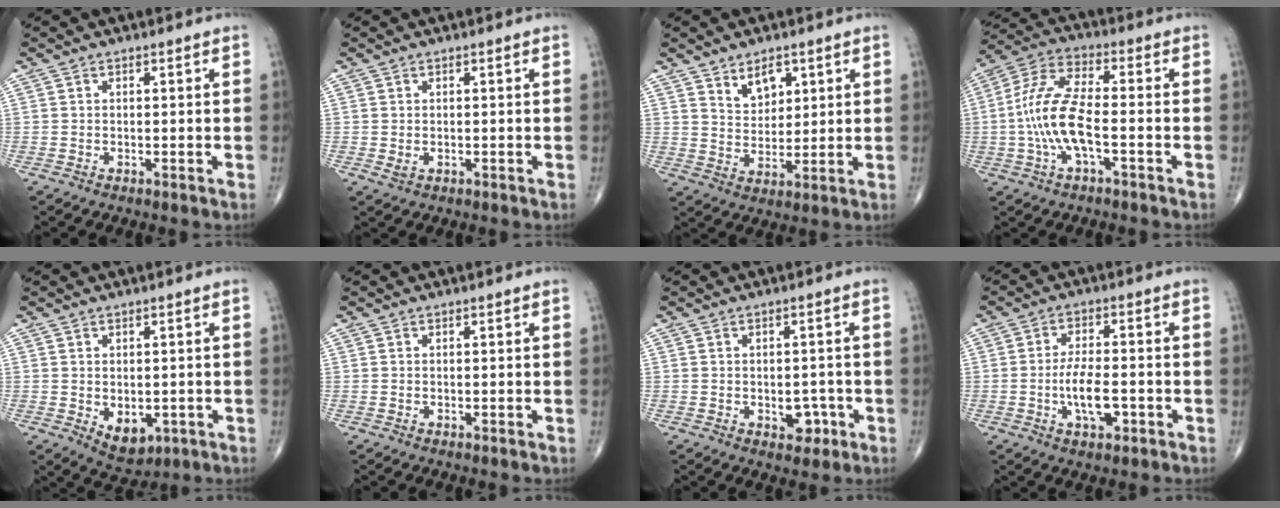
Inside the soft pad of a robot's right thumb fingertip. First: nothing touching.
{"total": 1.2, "force": [-0.1, 0.8, 0.9], "torque": [-0.016, -0.003, 0.002]}
{"total": 6.1, "force": [3.5, 3.7, 3.3], "torque": [-0.032, -0.029, 0.067]}
{"total": 12.4, "force": [-2.4, 4.5, 11.3], "torque": [-0.249, 0.035, -0.050]}
{"total": 5.7, "force": [-1.3, 3.7, 4.1], "torque": [-0.043, -0.005, -0.001]}
{"total": 0.0}
{"total": 4.0, "force": [-1.3, 2.7, 2.5], "torque": [-0.007, 0.006, -0.014]}
{"total": 7.1, "force": [-2.0, 3.0, 6.1], "torque": [-0.111, 0.008, -0.035]}